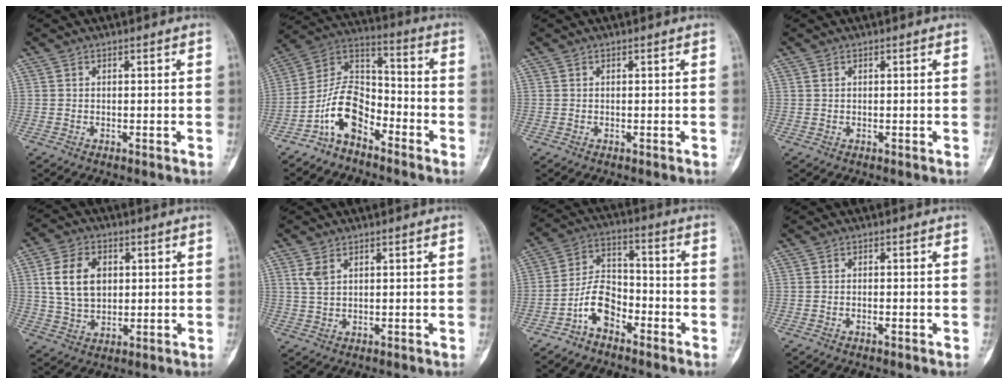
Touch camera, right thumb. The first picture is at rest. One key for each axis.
{"total": 10.9, "fx": -6.5, "fy": 6.2, "fz": 6.3, "tx": -0.102, "ty": 0.079, "tz": -0.136}
{"total": 0.0}
{"total": 0.5, "fx": 0.3, "fy": 0.3, "fz": 0.3, "tx": -0.005, "ty": 0.003, "tz": 0.006}
{"total": 10.8, "fx": 2.2, "fy": 7.6, "fz": 7.4, "tx": -0.121, "ty": -0.002, "tz": 0.047}
{"total": 2.9, "fx": 1.4, "fy": 1.6, "fz": 2.0, "tx": -0.042, "ty": 0.001, "tz": 0.037}
{"total": 8.4, "fx": -4.8, "fy": 5.0, "fz": 4.8, "tx": -0.077, "ty": 0.049, "tz": -0.101}
{"total": 0.8, "fx": -0.4, "fy": 0.3, "fz": 0.6, "tx": -0.010, "ty": 0.007, "tz": -0.006}